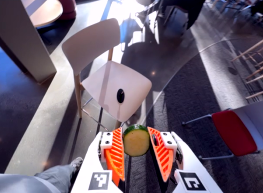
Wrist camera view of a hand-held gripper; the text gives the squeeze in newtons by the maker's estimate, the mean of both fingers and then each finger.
{"total": 10.7, "left": 10.8, "right": 10.7}